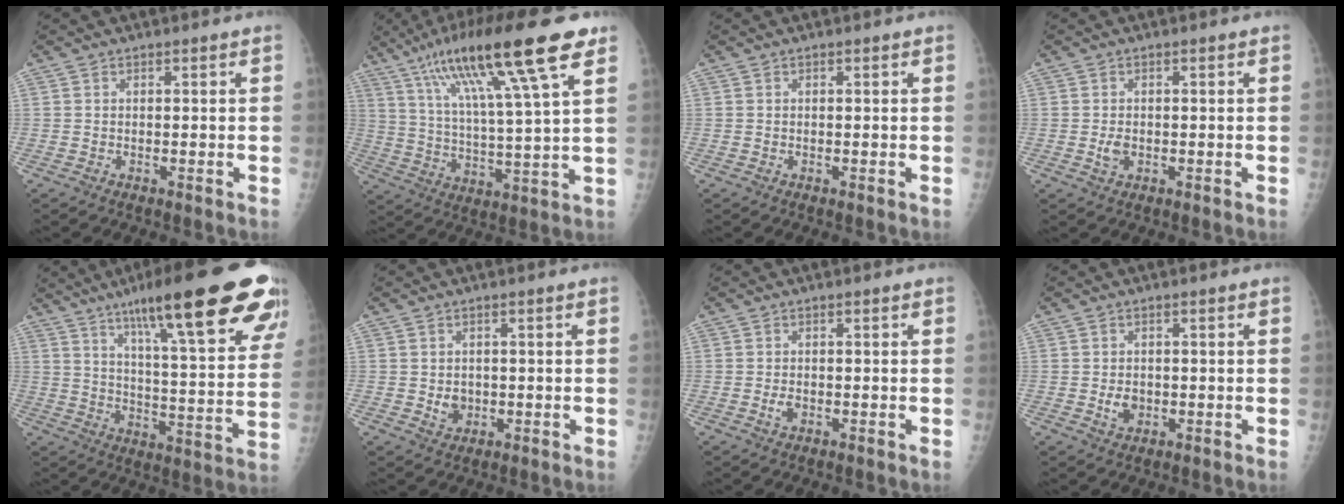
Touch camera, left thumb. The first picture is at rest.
{"total": 20.7, "force": [11.4, 2.6, 17.1], "torque": [-0.289, -0.014, 0.194]}
{"total": 0.0}
{"total": 2.3, "force": [-0.5, 1.6, 1.6], "torque": [-0.025, 0.000, -0.008]}
{"total": 28.5, "force": [17.2, 4.7, 22.2], "torque": [-0.296, -0.043, 0.248]}
{"total": 3.1, "force": [-0.3, 2.6, 1.6], "torque": [-0.011, 0.001, 0.002]}
{"total": 1.7, "force": [-0.5, 1.1, 1.3], "torque": [-0.021, 0.000, -0.010]}
{"total": 3.1, "force": [-0.5, 2.4, 1.9], "torque": [-0.023, 0.001, -0.005]}